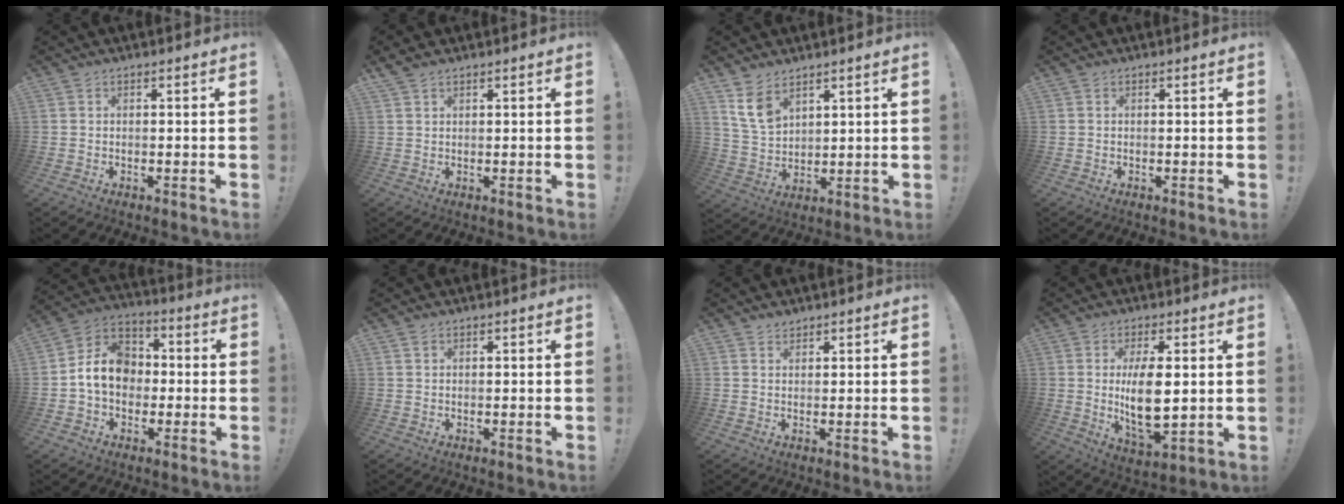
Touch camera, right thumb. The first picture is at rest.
{"total": 2.0, "force": [1.7, 0.7, 0.7], "torque": [-0.007, -0.010, 0.031]}
{"total": 9.2, "force": [6.0, 5.6, 4.2], "torque": [-0.080, -0.026, 0.121]}
{"total": 0.0}
{"total": 12.6, "force": [-0.7, 10.0, 7.6], "torque": [-0.122, 0.021, -0.003]}
{"total": 0.8, "force": [0.6, 0.4, 0.3], "torque": [-0.001, -0.002, 0.010]}
{"total": 1.6, "force": [1.4, 0.7, 0.3], "torque": [0.005, -0.009, 0.025]}
{"total": 12.4, "force": [1.5, 5.6, 11.0], "torque": [-0.198, -0.023, 0.021]}